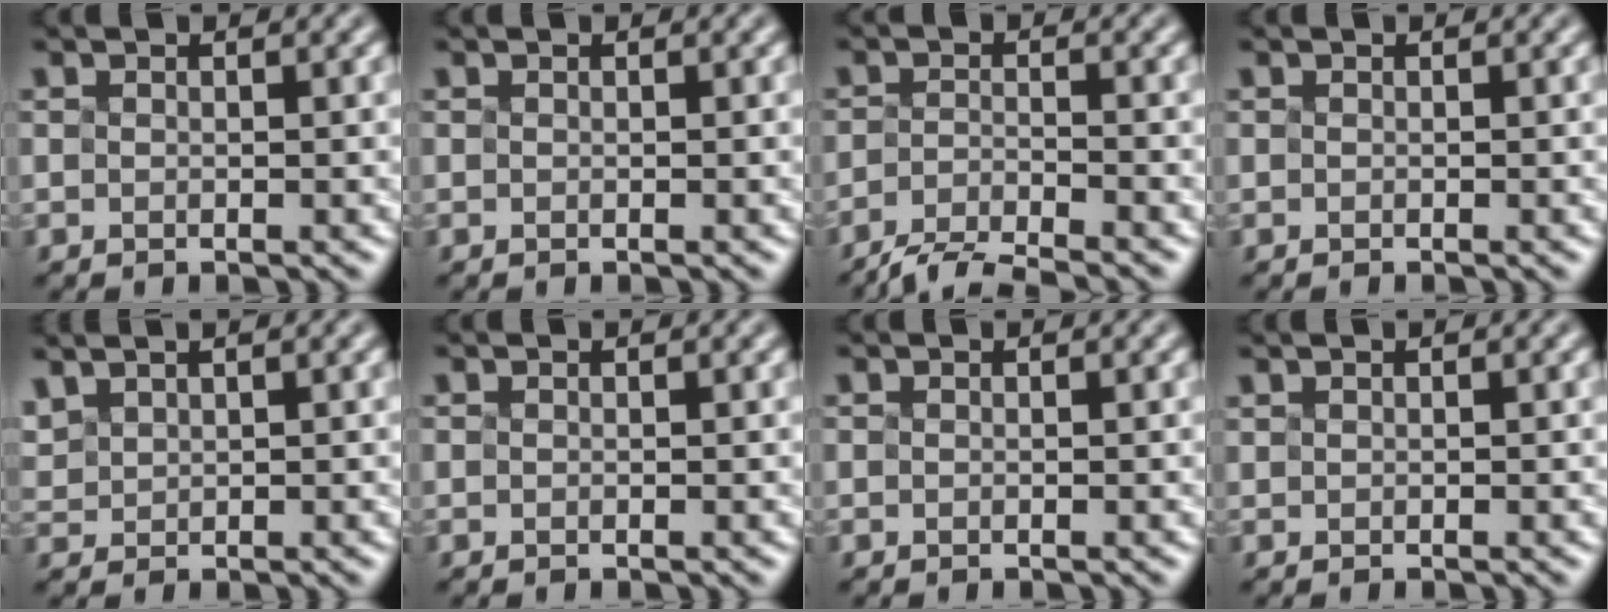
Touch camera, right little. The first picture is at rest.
{"total": 0.0}
{"total": 4.0, "force": [-3.9, 0.0, 0.9], "torque": [-0.018, -0.002, -0.065]}
{"total": 0.5, "force": [-0.3, -0.2, -0.3], "torque": [0.000, 0.001, 0.000]}
{"total": 1.6, "force": [1.6, 0.2, 0.1], "torque": [-0.026, 0.021, 0.047]}
{"total": 0.0}
{"total": 0.0}
{"total": 1.4, "force": [0.9, 0.7, 0.7], "torque": [-0.005, 0.015, 0.004]}